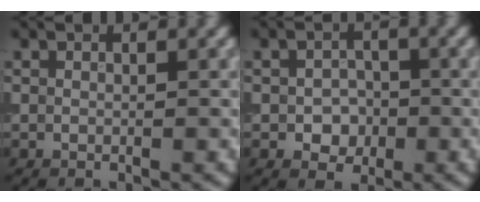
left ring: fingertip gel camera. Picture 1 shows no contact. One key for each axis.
{"total": 2.4, "fx": -0.6, "fy": 2.0, "fz": 1.3, "tx": -0.016, "ty": -0.003, "tz": -0.013}